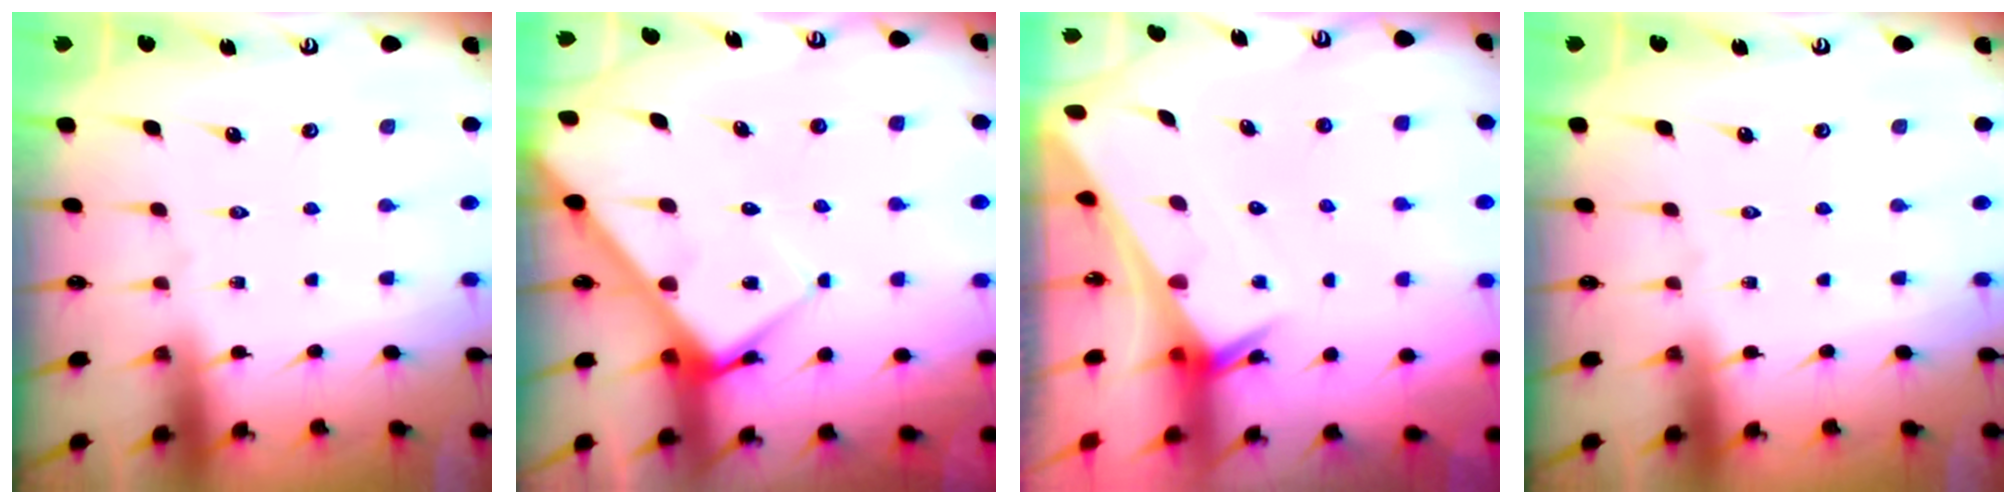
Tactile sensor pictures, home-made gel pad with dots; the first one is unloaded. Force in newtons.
{"total": 6.8, "press": 6.8, "slide": 0.6}
{"total": 2.4, "press": 2.4, "slide": 0.1}
{"total": 0.0}